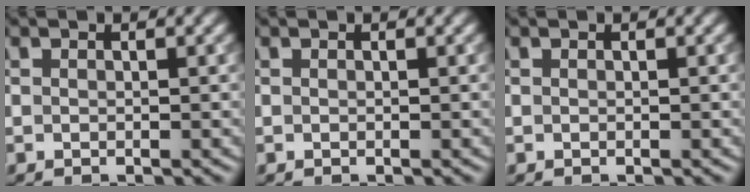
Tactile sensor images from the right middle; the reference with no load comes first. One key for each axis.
{"total": 0.0}
{"total": 0.0}